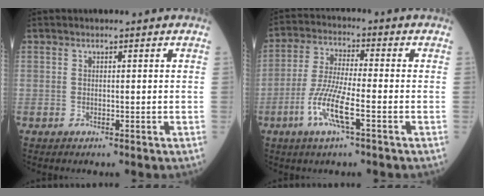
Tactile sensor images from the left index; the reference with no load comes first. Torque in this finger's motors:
{"motor_torque": [0.66, 0.61, 0.28, 0.12]}